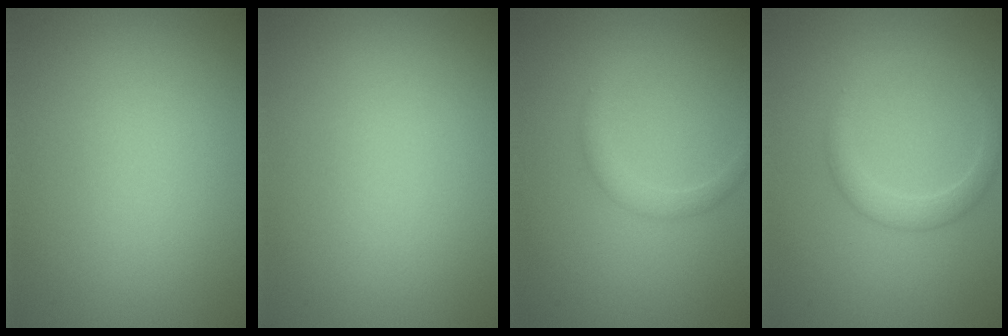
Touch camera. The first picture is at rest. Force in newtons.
{"total": 0.0}
{"total": 1.4, "press": 1.4, "slide": 0.0}
{"total": 1.9, "press": 1.9, "slide": 0.1}